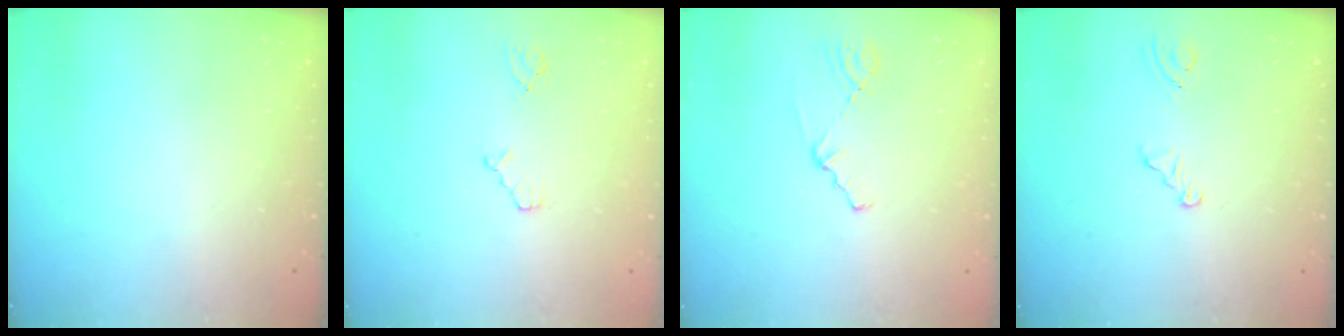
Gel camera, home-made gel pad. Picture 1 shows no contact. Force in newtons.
{"total": 2.3, "press": 2.3, "slide": 0.4}
{"total": 1.6, "press": 1.6, "slide": 0.3}
{"total": 3.8, "press": 1.7, "slide": 3.4}